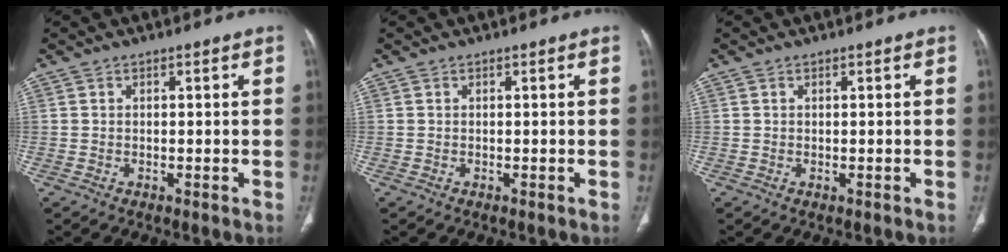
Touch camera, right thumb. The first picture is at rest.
{"total": 0.0}
{"total": 0.0}